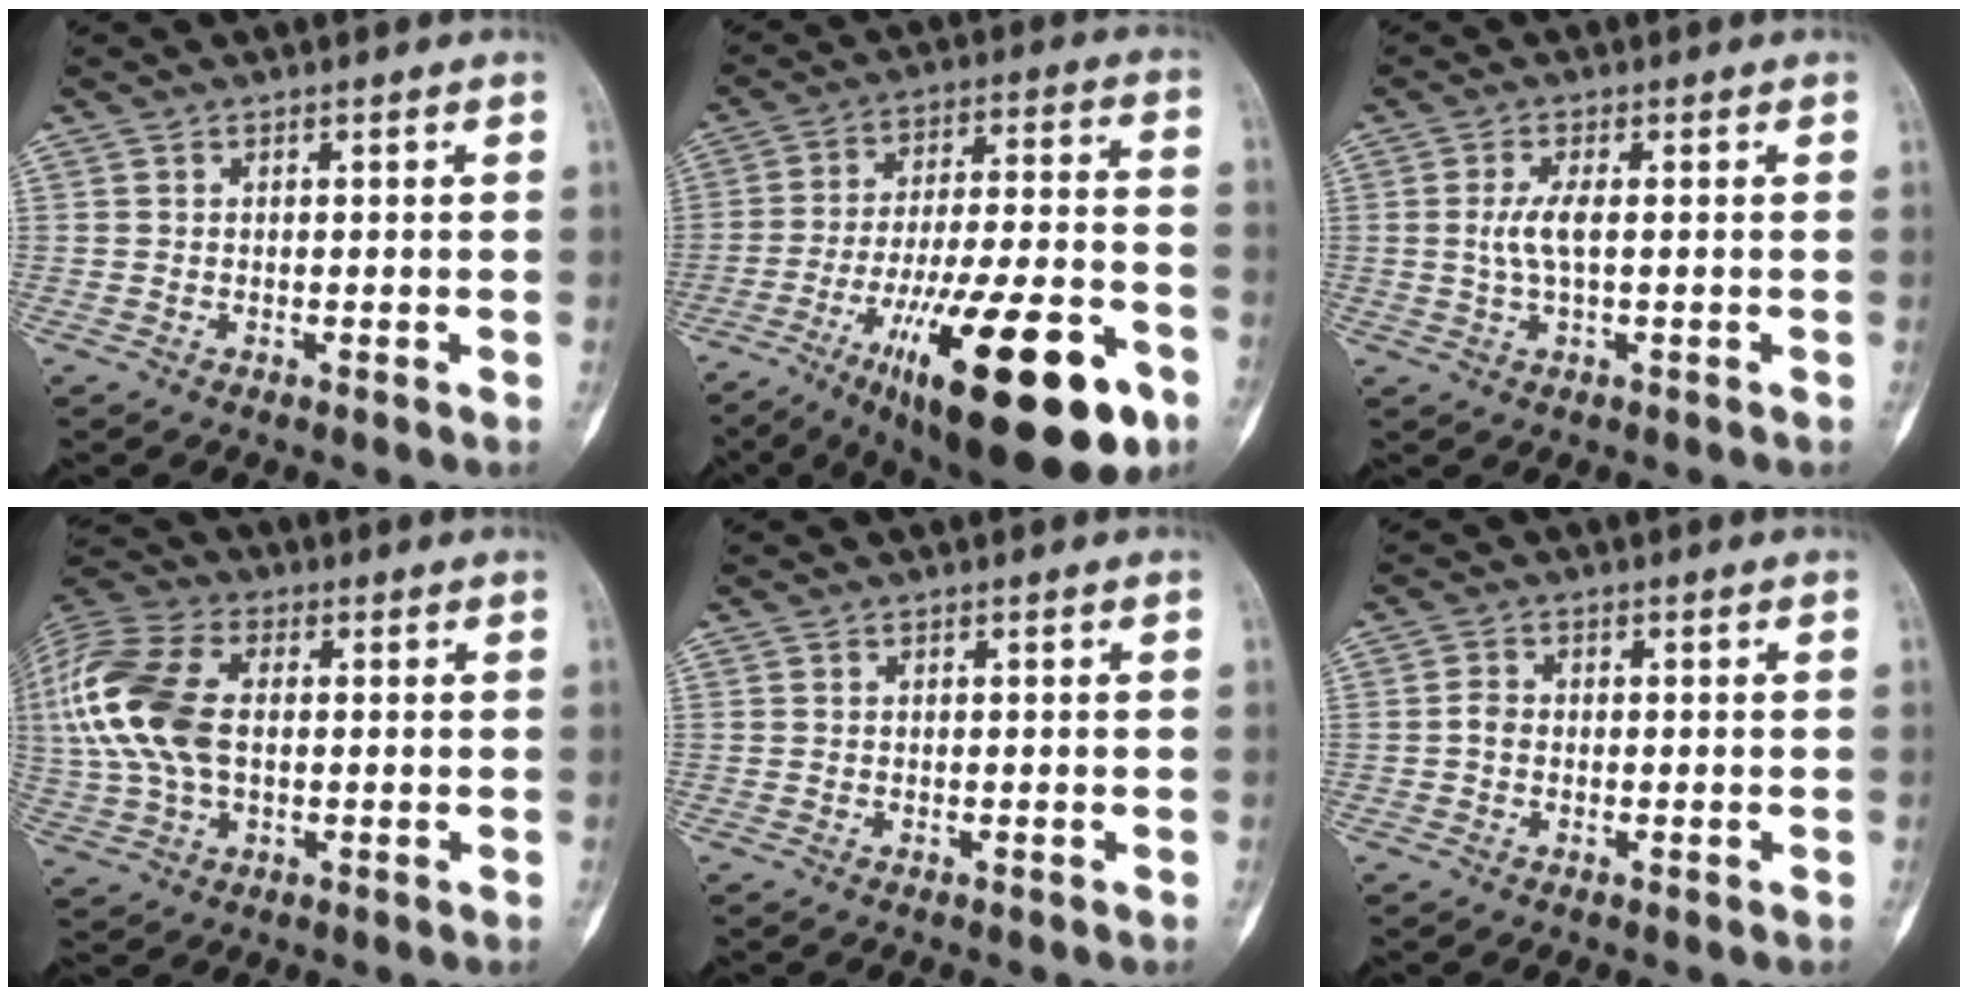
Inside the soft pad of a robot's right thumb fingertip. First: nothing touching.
{"total": 27.0, "force": [-12.8, 7.9, 22.4], "torque": [-0.323, 0.051, -0.192]}
{"total": 4.0, "force": [0.2, 1.1, 3.8], "torque": [-0.093, 0.001, 0.003]}
{"total": 17.9, "force": [1.4, 11.0, 14.1], "torque": [-0.329, 0.013, 0.026]}
{"total": 0.0}
{"total": 1.9, "force": [-0.3, 1.5, 1.0], "torque": [-0.012, 0.006, -0.008]}